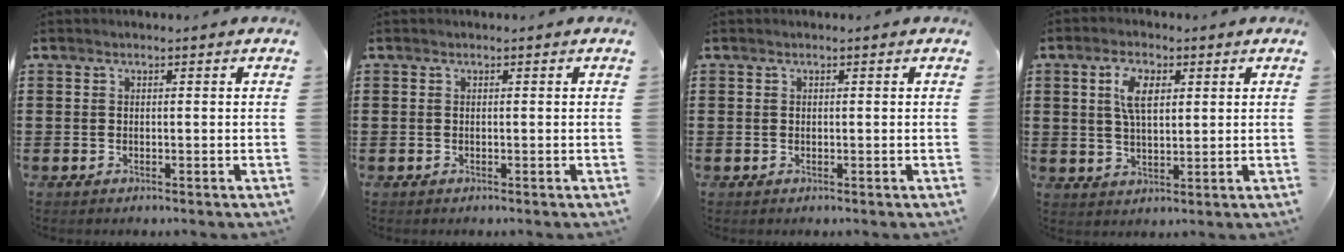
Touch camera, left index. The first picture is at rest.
{"total": 0.0}
{"total": 0.0}
{"total": 5.7, "force": [2.0, 2.5, 4.7], "torque": [-0.100, 0.009, 0.035]}